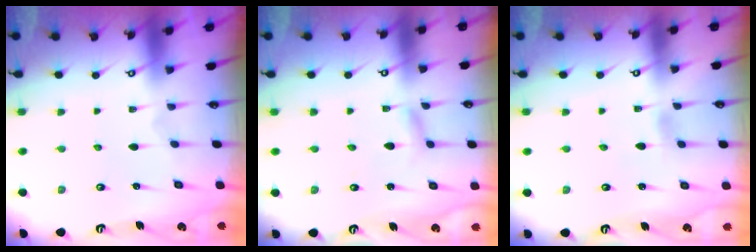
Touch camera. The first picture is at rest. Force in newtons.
{"total": 3.0, "press": 3.0, "slide": 0.4}
{"total": 4.6, "press": 4.5, "slide": 0.5}